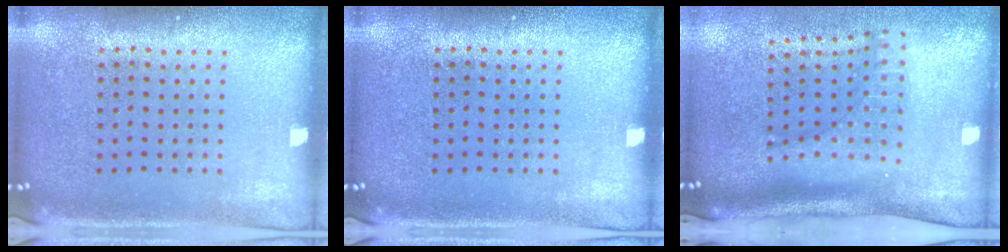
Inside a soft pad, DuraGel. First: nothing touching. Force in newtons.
{"total": 0.0}
{"total": 2.3, "press": 1.6, "slide": 1.7}